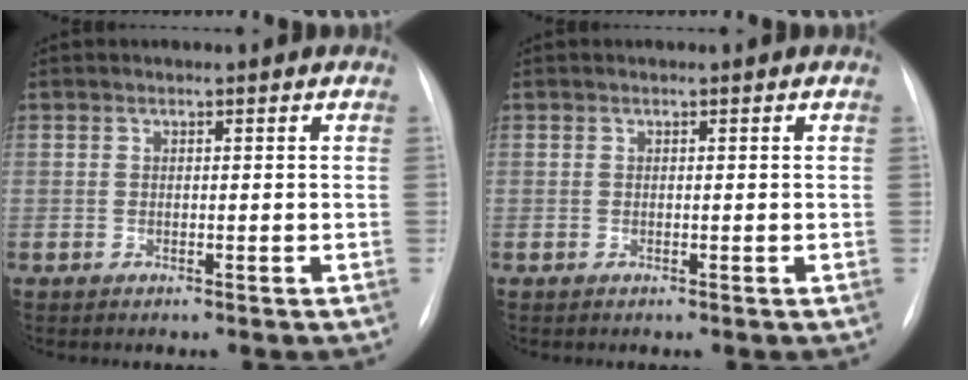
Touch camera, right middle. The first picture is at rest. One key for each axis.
{"total": 0.0}